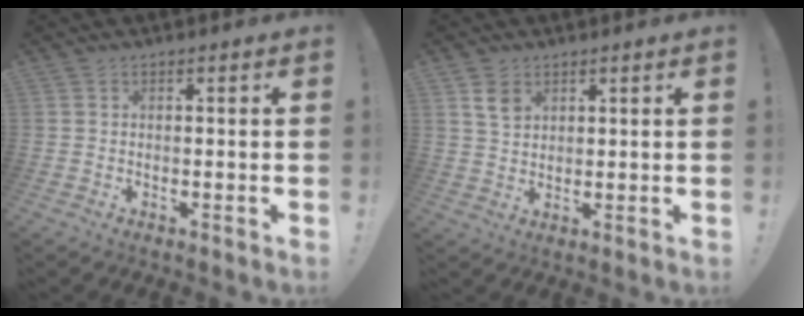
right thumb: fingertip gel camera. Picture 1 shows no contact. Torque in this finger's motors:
{"motor_torque": [0.05, 0.06, -0.29, -0.03, 0.00]}